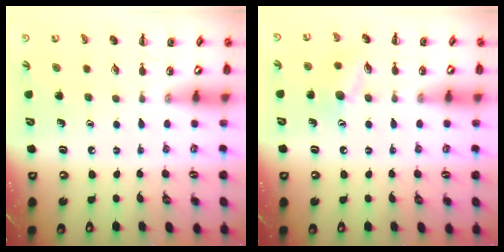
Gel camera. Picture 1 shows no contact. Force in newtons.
{"total": 8.6, "press": 8.5, "slide": 1.2}